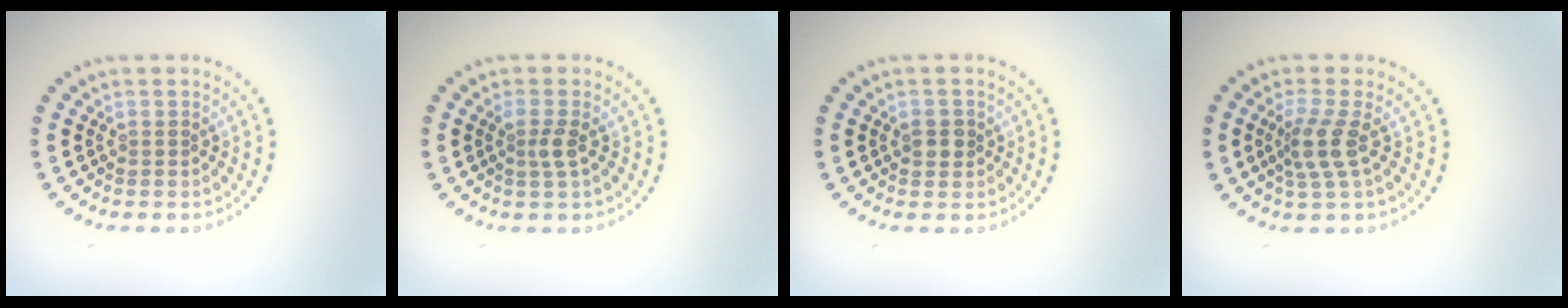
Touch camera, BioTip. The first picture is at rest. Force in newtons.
{"total": 1.5, "press": 1.2, "slide": 1.0}
{"total": 1.4, "press": 1.4, "slide": 0.4}
{"total": 2.7, "press": 2.1, "slide": 1.8}